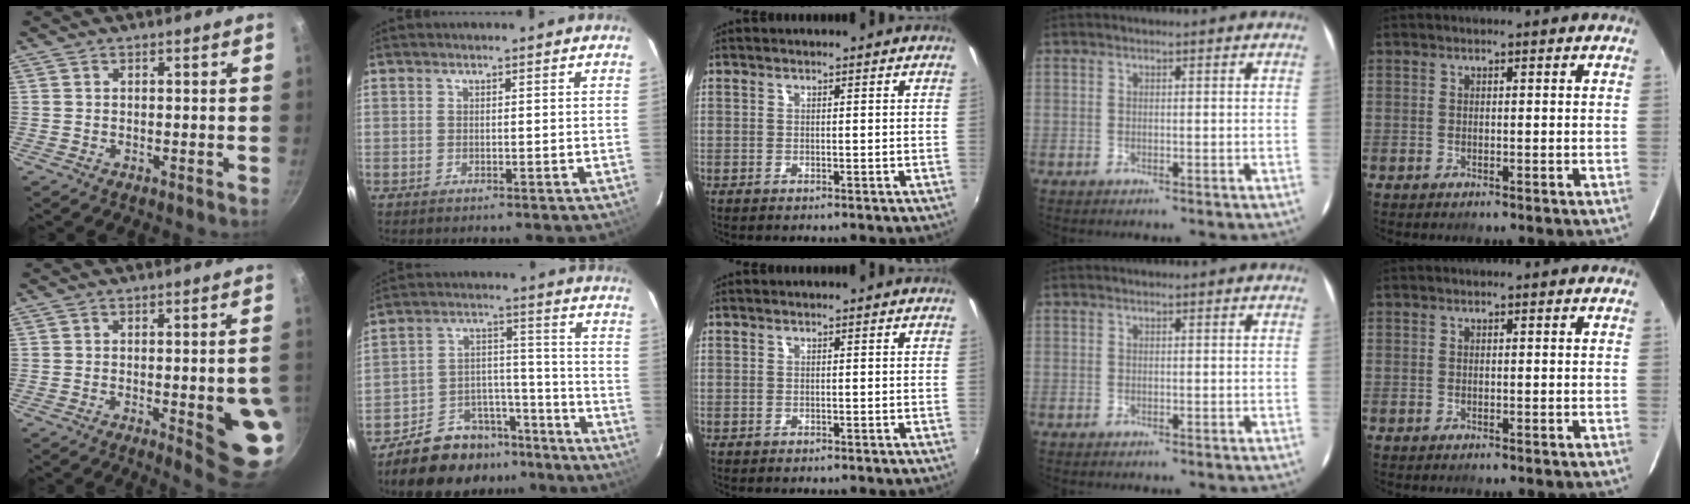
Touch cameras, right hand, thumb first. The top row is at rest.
{"thumb": {"total": 10.9, "force": [-2.3, 2.7, 10.3], "torque": [-0.099, 0.006, -0.023]}, "index": {"total": 14.0, "force": [-11.5, 7.2, 3.6], "torque": [-0.077, 0.052, -0.160]}}